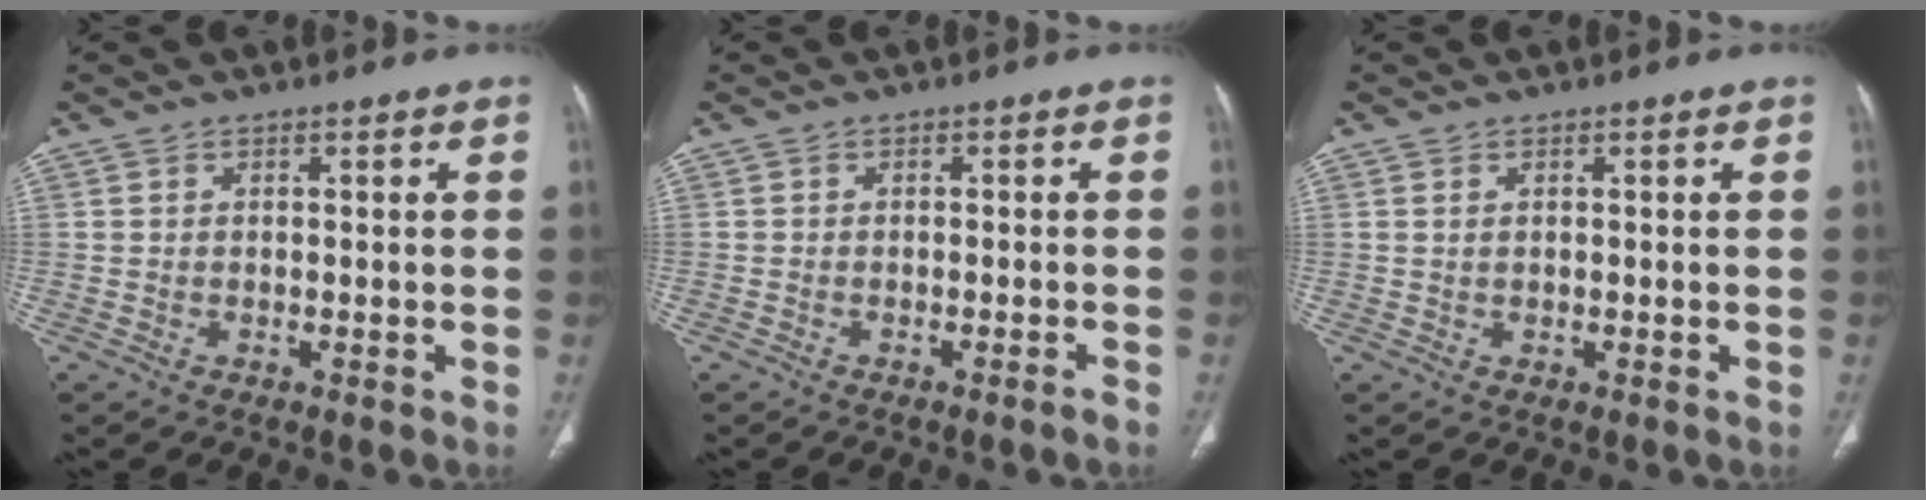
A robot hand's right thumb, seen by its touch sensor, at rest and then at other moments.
{"total": 1.1, "force": [-0.9, -0.1, 0.6], "torque": [-0.014, 0.002, -0.014]}
{"total": 0.7, "force": [0.4, 0.4, 0.4], "torque": [-0.011, 0.002, 0.009]}